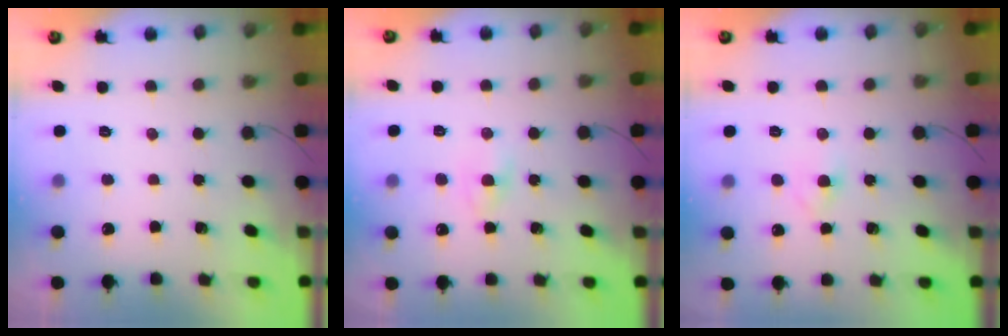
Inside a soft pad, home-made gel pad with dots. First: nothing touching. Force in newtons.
{"total": 2.3, "press": 2.1, "slide": 0.9}
{"total": 2.5, "press": 2.4, "slide": 0.6}